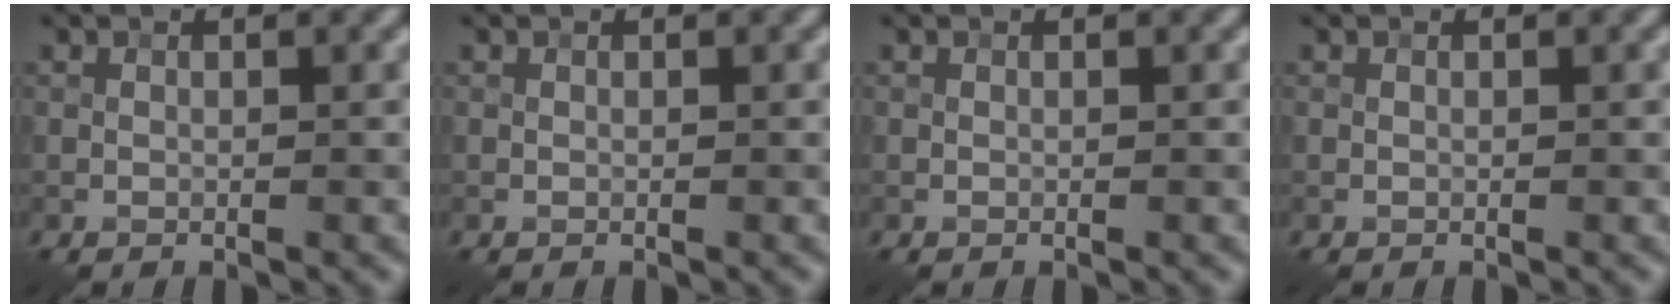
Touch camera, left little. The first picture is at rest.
{"total": 0.0}
{"total": 0.0}
{"total": 0.0}